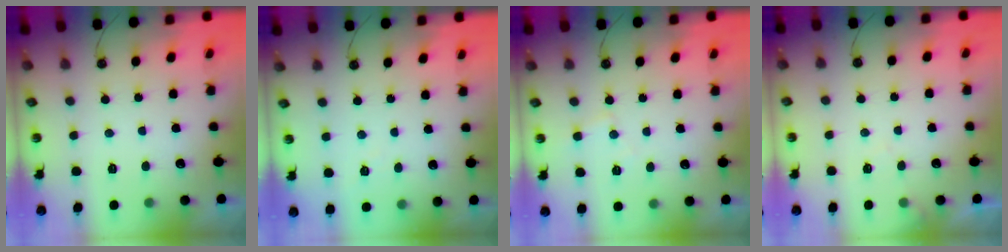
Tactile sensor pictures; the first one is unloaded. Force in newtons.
{"total": 3.0, "press": 3.0, "slide": 0.3}
{"total": 4.4, "press": 4.3, "slide": 0.6}
{"total": 4.4, "press": 4.3, "slide": 0.6}